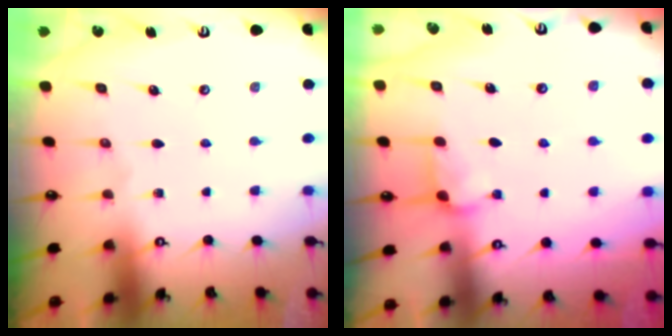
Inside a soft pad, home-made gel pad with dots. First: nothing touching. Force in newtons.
{"total": 2.9, "press": 2.8, "slide": 0.6}